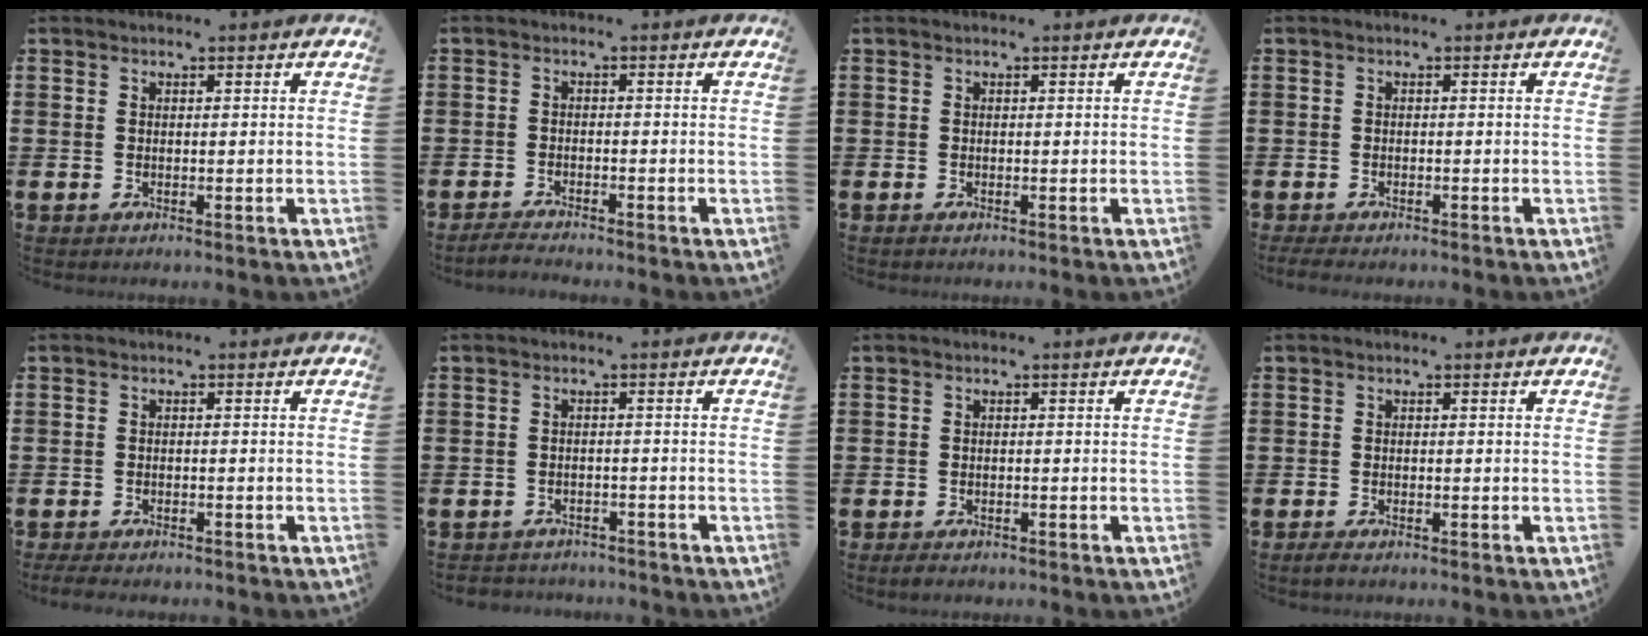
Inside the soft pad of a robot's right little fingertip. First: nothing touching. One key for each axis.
{"total": 1.4, "fx": -1.4, "fy": 0.0, "fz": 0.3, "tx": -0.008, "ty": 0.004, "tz": -0.027}
{"total": 0.0}
{"total": 0.8, "fx": -0.6, "fy": 0.2, "fz": 0.5, "tx": -0.010, "ty": 0.000, "tz": -0.012}
{"total": 1.1, "fx": -0.9, "fy": 0.3, "fz": 0.5, "tx": -0.011, "ty": 0.002, "tz": -0.019}
{"total": 1.3, "fx": -1.3, "fy": 0.2, "fz": -0.3, "tx": -0.001, "ty": 0.003, "tz": -0.030}
{"total": 0.8, "fx": -0.5, "fy": 0.4, "fz": 0.5, "tx": -0.011, "ty": 0.001, "tz": -0.010}
{"total": 0.7, "fx": -0.4, "fy": 0.2, "fz": 0.6, "tx": -0.012, "ty": -0.001, "tz": -0.007}